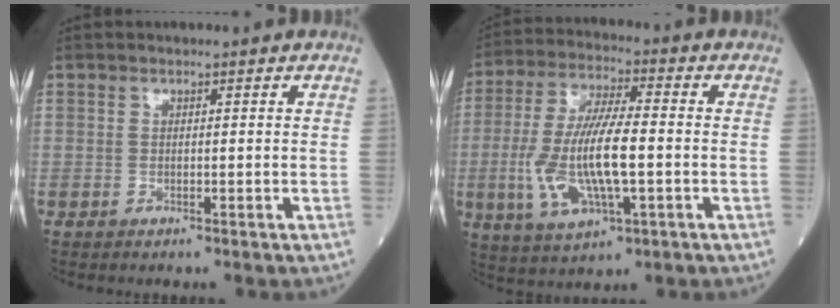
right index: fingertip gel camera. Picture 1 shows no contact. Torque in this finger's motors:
{"motor_torque": [0.44, -0.20, 0.81, 0.21]}